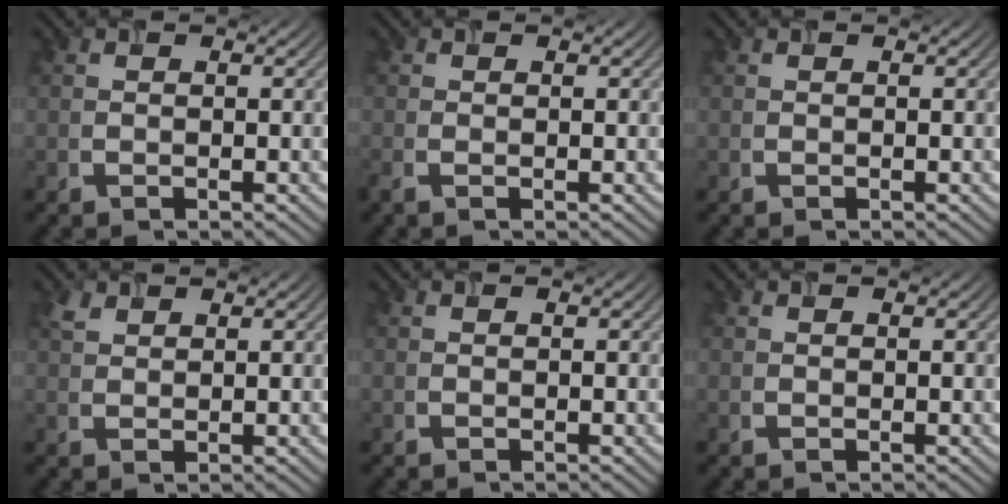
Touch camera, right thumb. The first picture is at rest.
{"total": 0.9, "force": [-0.5, 0.3, 0.6], "torque": [-0.020, -0.004, -0.010]}
{"total": 0.0}
{"total": 1.7, "force": [1.3, 0.8, 0.8], "torque": [-0.025, 0.003, 0.031]}
{"total": 0.0}
{"total": 0.0}